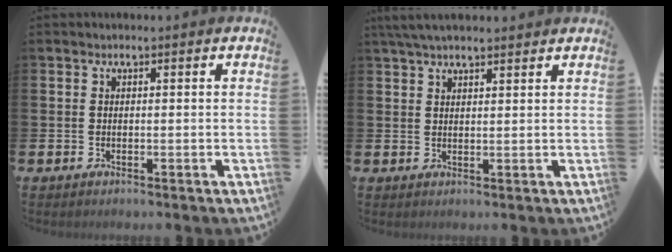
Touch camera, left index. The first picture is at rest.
{"total": 3.9, "force": [3.4, 0.8, 1.6], "torque": [-0.033, -0.005, 0.063]}